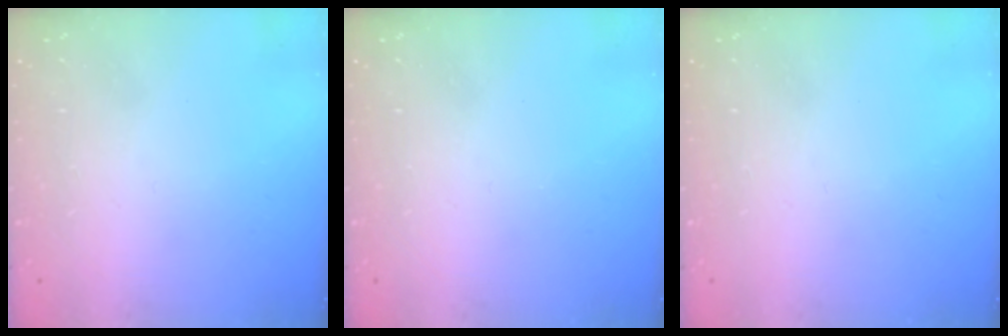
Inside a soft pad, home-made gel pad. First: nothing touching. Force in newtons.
{"total": 0.0}
{"total": 0.0}